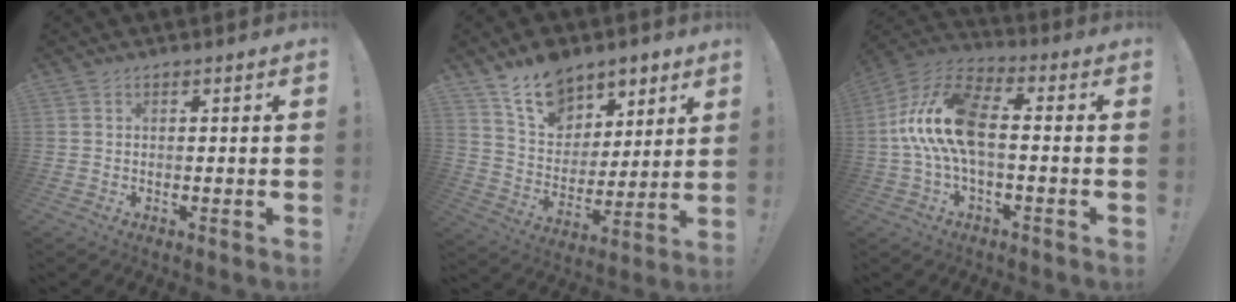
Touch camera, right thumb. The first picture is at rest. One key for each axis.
{"total": 15.6, "fx": 11.0, "fy": 9.9, "fz": 5.1, "tx": -0.083, "ty": -0.074, "tz": 0.208}
{"total": 15.7, "fx": -0.4, "fy": 7.6, "fz": 13.8, "tx": -0.273, "ty": 0.013, "tz": -0.005}